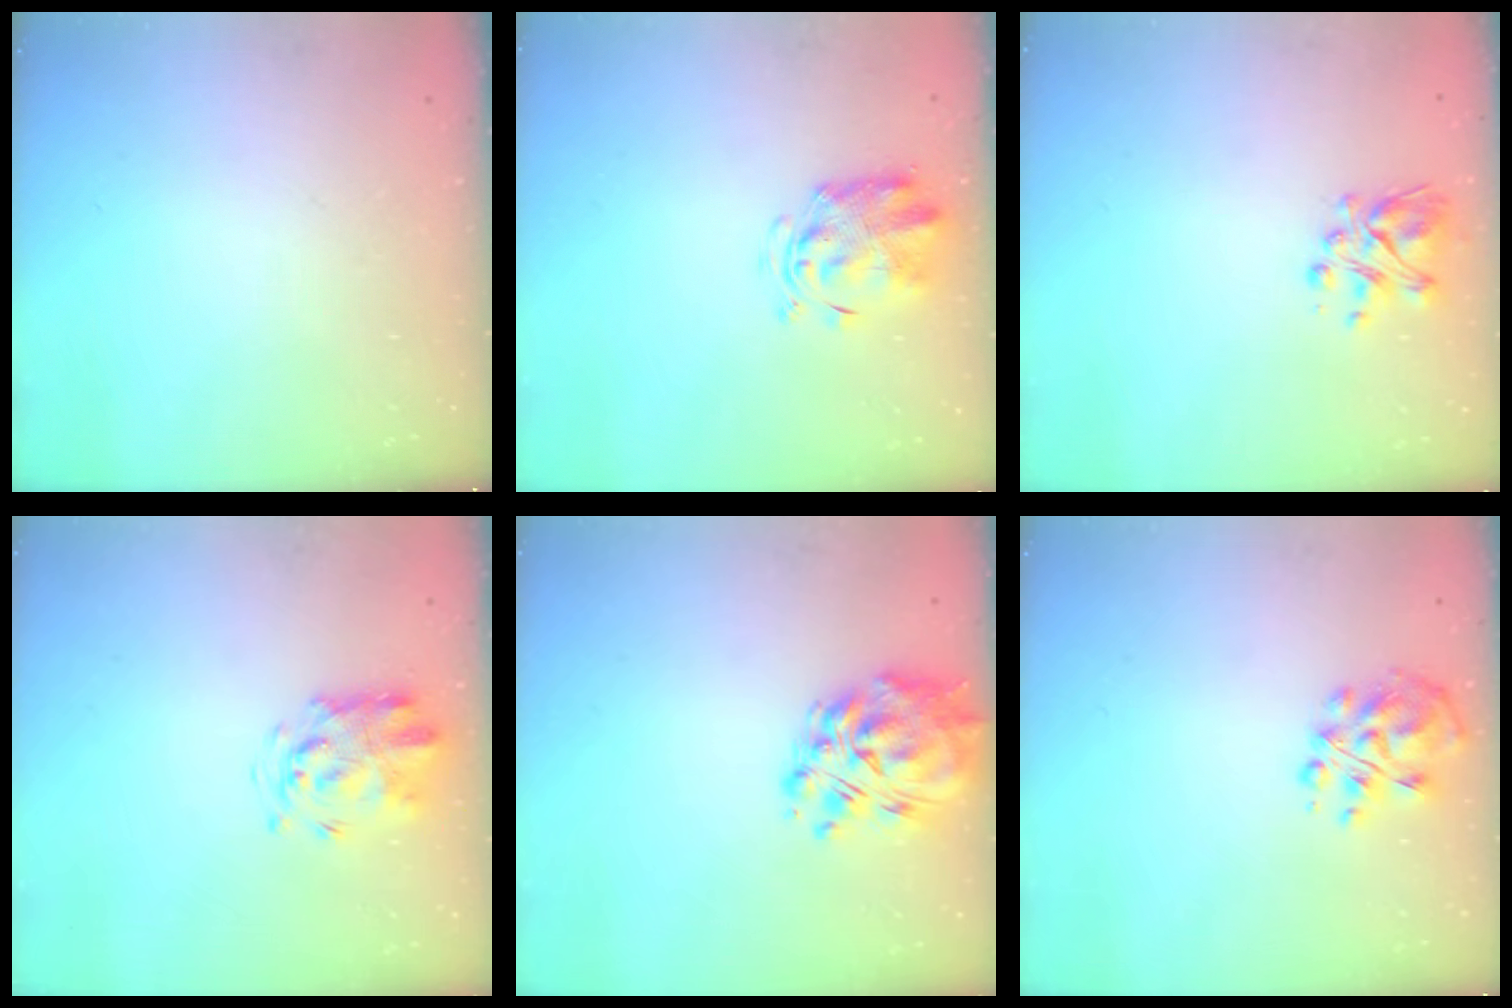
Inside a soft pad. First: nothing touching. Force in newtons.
{"total": 2.9, "press": 2.9, "slide": 0.6}
{"total": 4.7, "press": 4.6, "slide": 1.1}
{"total": 3.5, "press": 3.4, "slide": 0.9}
{"total": 11.6, "press": 10.5, "slide": 4.7}
{"total": 8.3, "press": 8.1, "slide": 1.9}